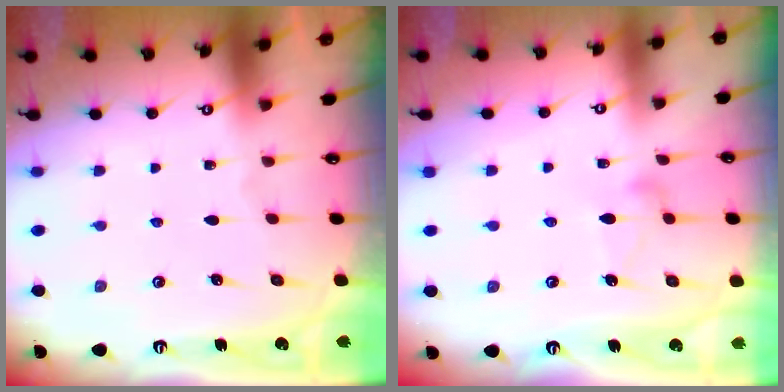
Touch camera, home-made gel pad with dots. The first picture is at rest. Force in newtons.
{"total": 8.8, "press": 8.8, "slide": 0.5}